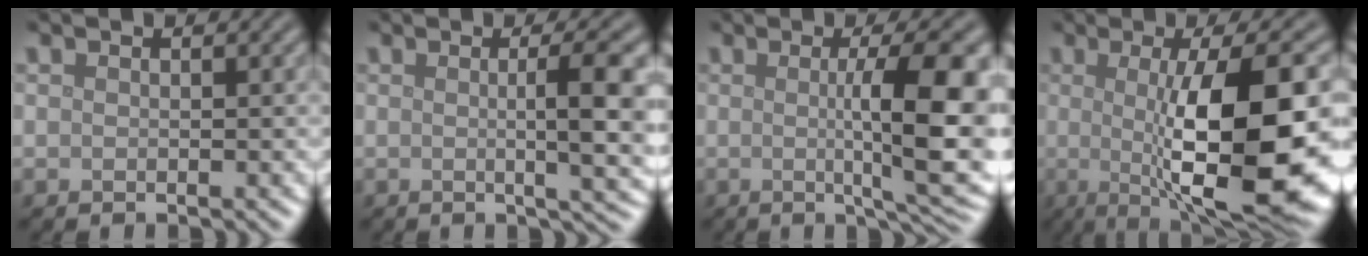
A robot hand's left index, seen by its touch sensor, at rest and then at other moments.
{"total": 6.5, "force": [0.2, 1.5, 6.3], "torque": [-0.080, 0.002, 0.003]}
{"total": 9.8, "force": [0.1, 2.4, 9.5], "torque": [-0.118, -0.002, 0.002]}
{"total": 14.5, "force": [-0.9, 3.7, 14.0], "torque": [-0.178, -0.008, -0.016]}